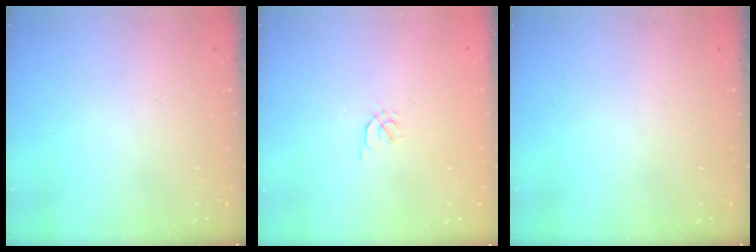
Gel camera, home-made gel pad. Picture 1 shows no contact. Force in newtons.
{"total": 1.7, "press": 1.6, "slide": 0.5}
{"total": 0.0}